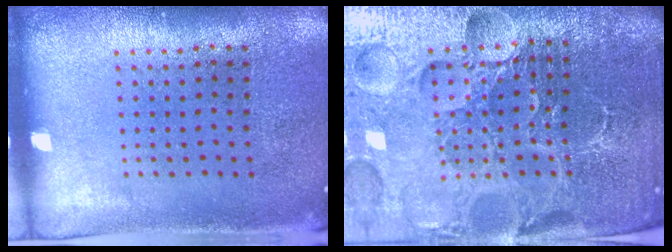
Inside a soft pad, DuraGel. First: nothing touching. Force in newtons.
{"total": 6.2, "press": 5.5, "slide": 2.7}